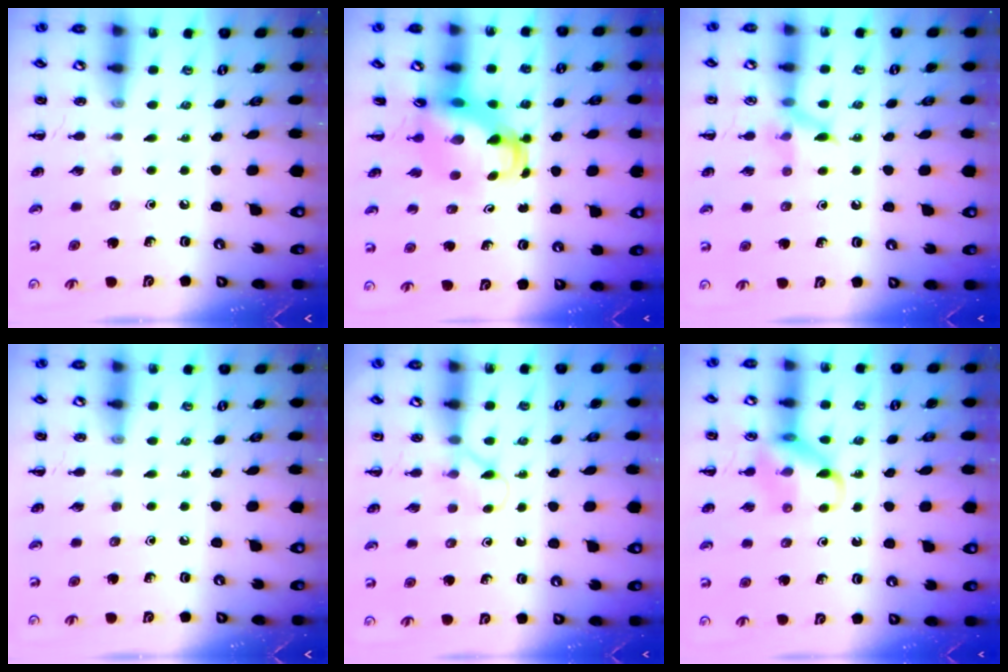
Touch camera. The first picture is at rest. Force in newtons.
{"total": 5.1, "press": 4.9, "slide": 1.4}
{"total": 7.5, "press": 7.4, "slide": 1.0}
{"total": 0.0}
{"total": 2.9, "press": 2.8, "slide": 1.0}
{"total": 11.1, "press": 11.1, "slide": 1.0}